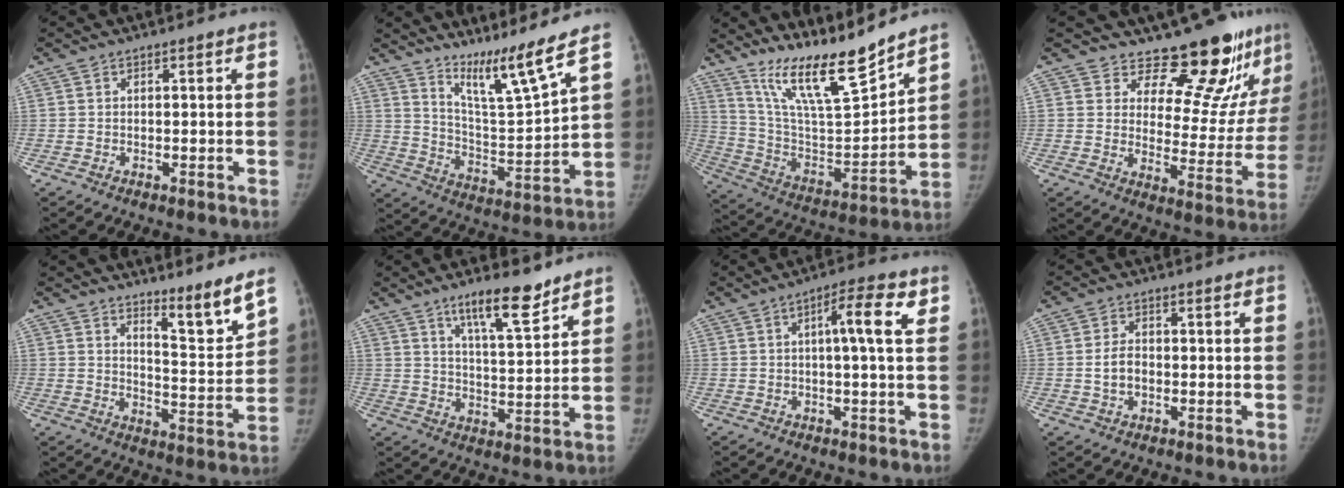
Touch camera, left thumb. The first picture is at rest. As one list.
[{"total": 11.1, "force": [8.8, -1.0, 6.6], "torque": [-0.107, -0.081, 0.165]}, {"total": 18.1, "force": [14.9, 2.5, 10.0], "torque": [-0.138, -0.094, 0.275]}, {"total": 17.3, "force": [14.9, 6.1, 6.3], "torque": [-0.018, -0.126, 0.189]}, {"total": 8.2, "force": [6.5, 0.4, 5.1], "torque": [-0.067, -0.070, 0.104]}, {"total": 10.8, "force": [7.7, 2.4, 7.2], "torque": [-0.096, -0.052, 0.128]}, {"total": 7.0, "force": [1.9, 1.0, 6.7], "torque": [-0.103, 0.010, 0.023]}, {"total": 4.2, "force": [-0.5, 2.8, 3.0], "torque": [-0.053, 0.011, -0.010]}]